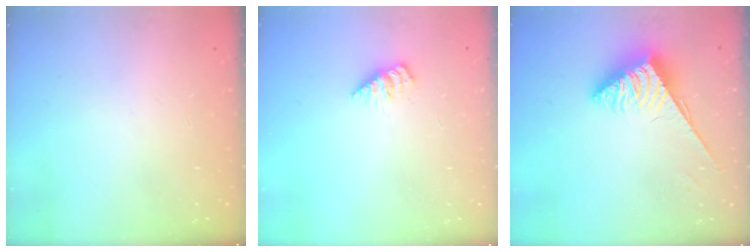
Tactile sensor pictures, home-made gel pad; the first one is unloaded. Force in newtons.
{"total": 1.6, "press": 1.6, "slide": 0.3}
{"total": 3.9, "press": 3.8, "slide": 0.6}